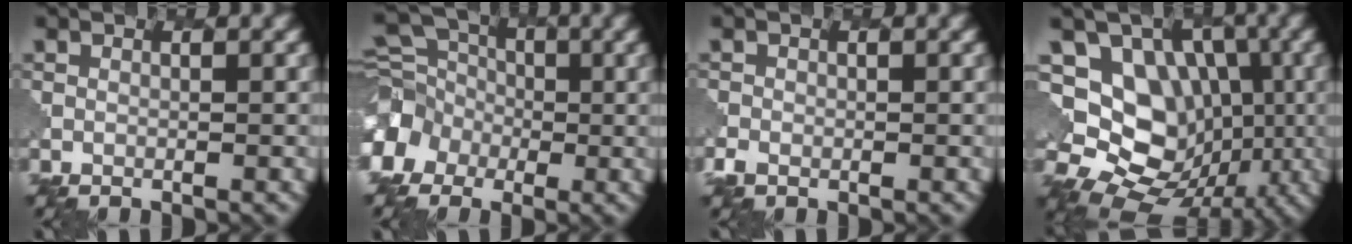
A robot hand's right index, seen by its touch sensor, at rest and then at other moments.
{"total": 7.3, "force": [-1.8, 6.3, 3.3], "torque": [-0.064, -0.008, -0.040]}
{"total": 1.3, "force": [-0.6, 1.0, 0.4], "torque": [-0.010, -0.004, -0.015]}
{"total": 11.1, "force": [-0.4, 9.2, 6.1], "torque": [-0.073, -0.010, -0.026]}